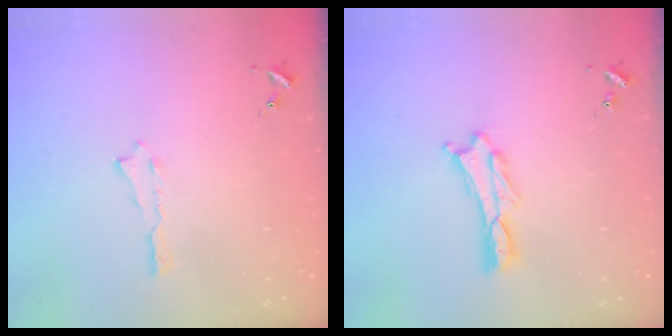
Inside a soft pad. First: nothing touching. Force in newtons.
{"total": 0.6, "press": 0.6, "slide": 0.2}